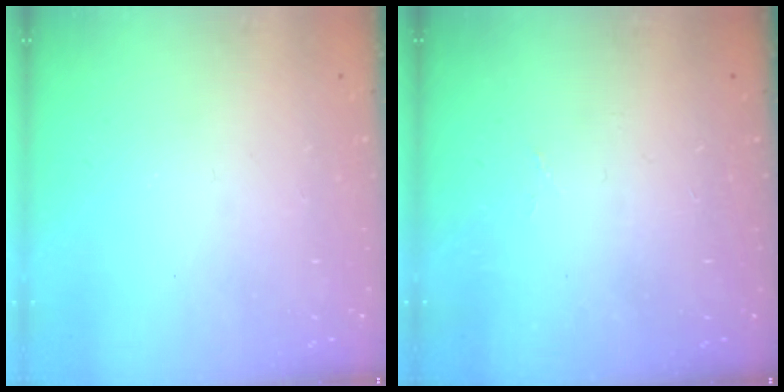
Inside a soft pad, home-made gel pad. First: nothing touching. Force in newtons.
{"total": 2.0, "press": 1.9, "slide": 0.8}